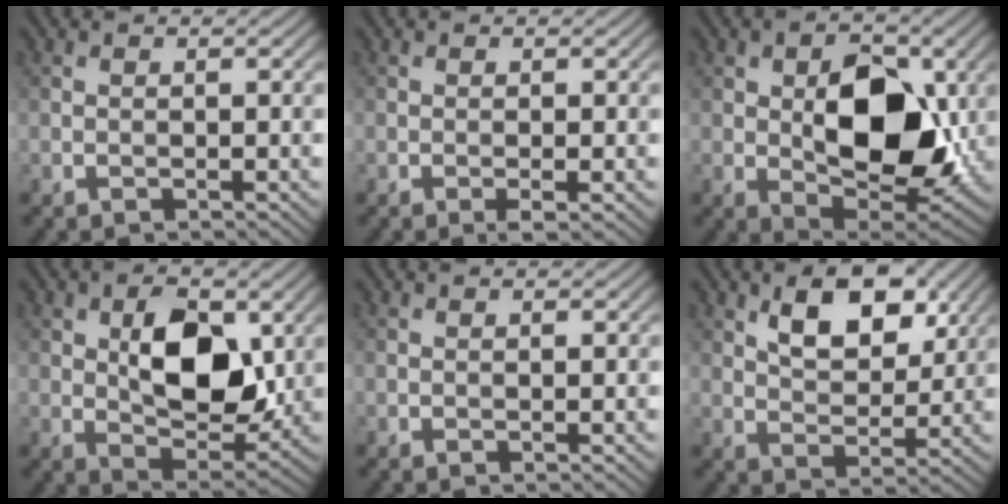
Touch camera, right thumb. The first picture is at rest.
{"total": 1.2, "force": [-0.4, 0.1, 1.2], "torque": [-0.025, -0.003, -0.009]}
{"total": 11.9, "force": [0.5, 6.9, 9.6], "torque": [-0.149, -0.009, 0.012]}
{"total": 10.0, "force": [2.0, 5.7, 7.9], "torque": [-0.135, -0.006, 0.035]}
{"total": 0.5, "force": [0.2, 0.1, 0.5], "torque": [-0.010, 0.000, 0.002]}
{"total": 8.4, "force": [4.2, 4.4, 5.8], "torque": [-0.101, -0.002, 0.071]}